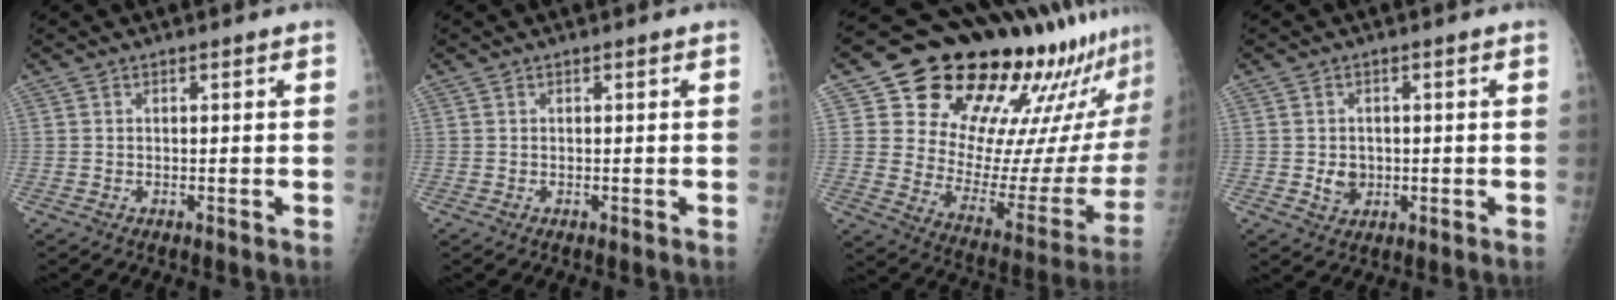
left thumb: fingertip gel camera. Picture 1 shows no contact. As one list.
[{"total": 0.0}, {"total": 28.2, "force": [22.4, 10.2, 13.8], "torque": [-0.171, -0.136, 0.312]}, {"total": 3.4, "force": [-0.2, 2.9, 1.8], "torque": [-0.013, 0.001, 0.003]}]